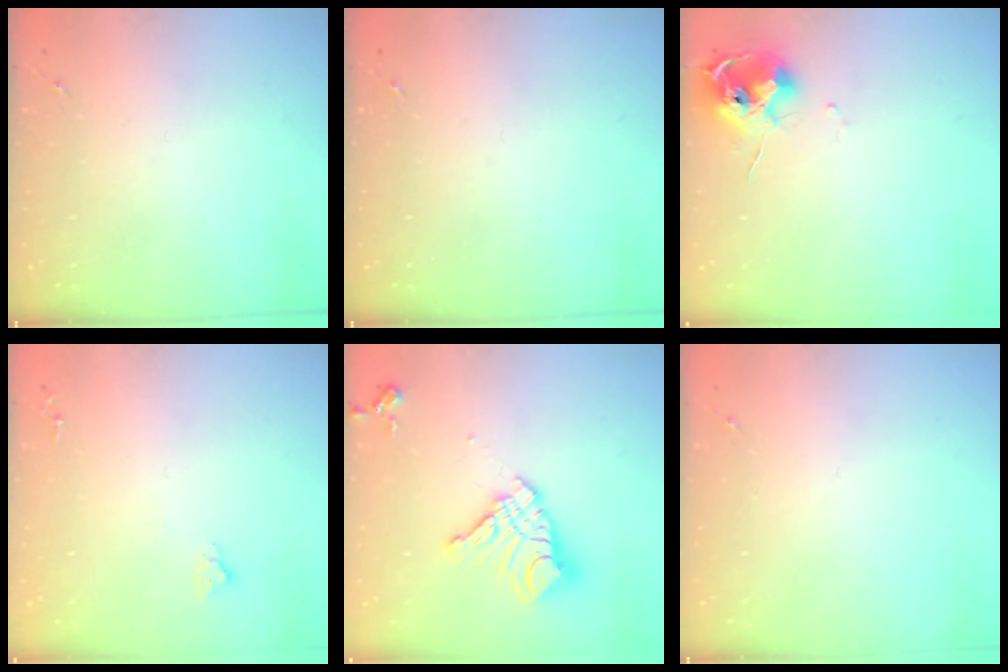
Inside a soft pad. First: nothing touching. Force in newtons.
{"total": 0.0}
{"total": 11.7, "press": 11.7, "slide": 0.7}
{"total": 2.6, "press": 2.5, "slide": 0.3}
{"total": 15.7, "press": 15.6, "slide": 1.8}
{"total": 0.0}